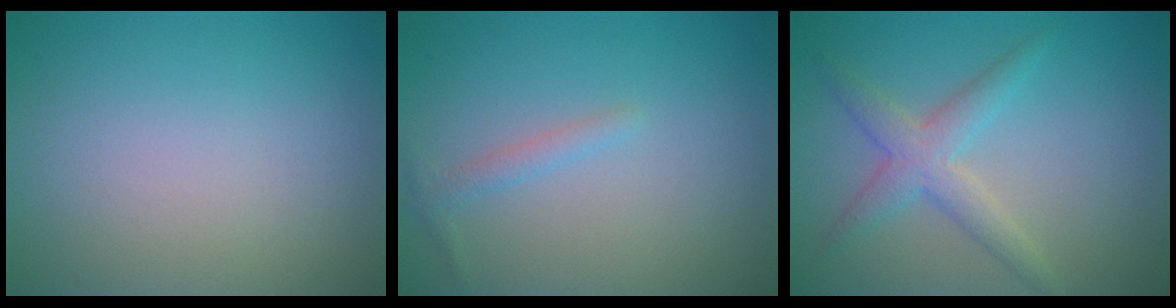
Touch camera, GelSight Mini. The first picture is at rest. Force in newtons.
{"total": 1.2, "press": 1.2, "slide": 0.0}
{"total": 3.2, "press": 3.2, "slide": 0.1}